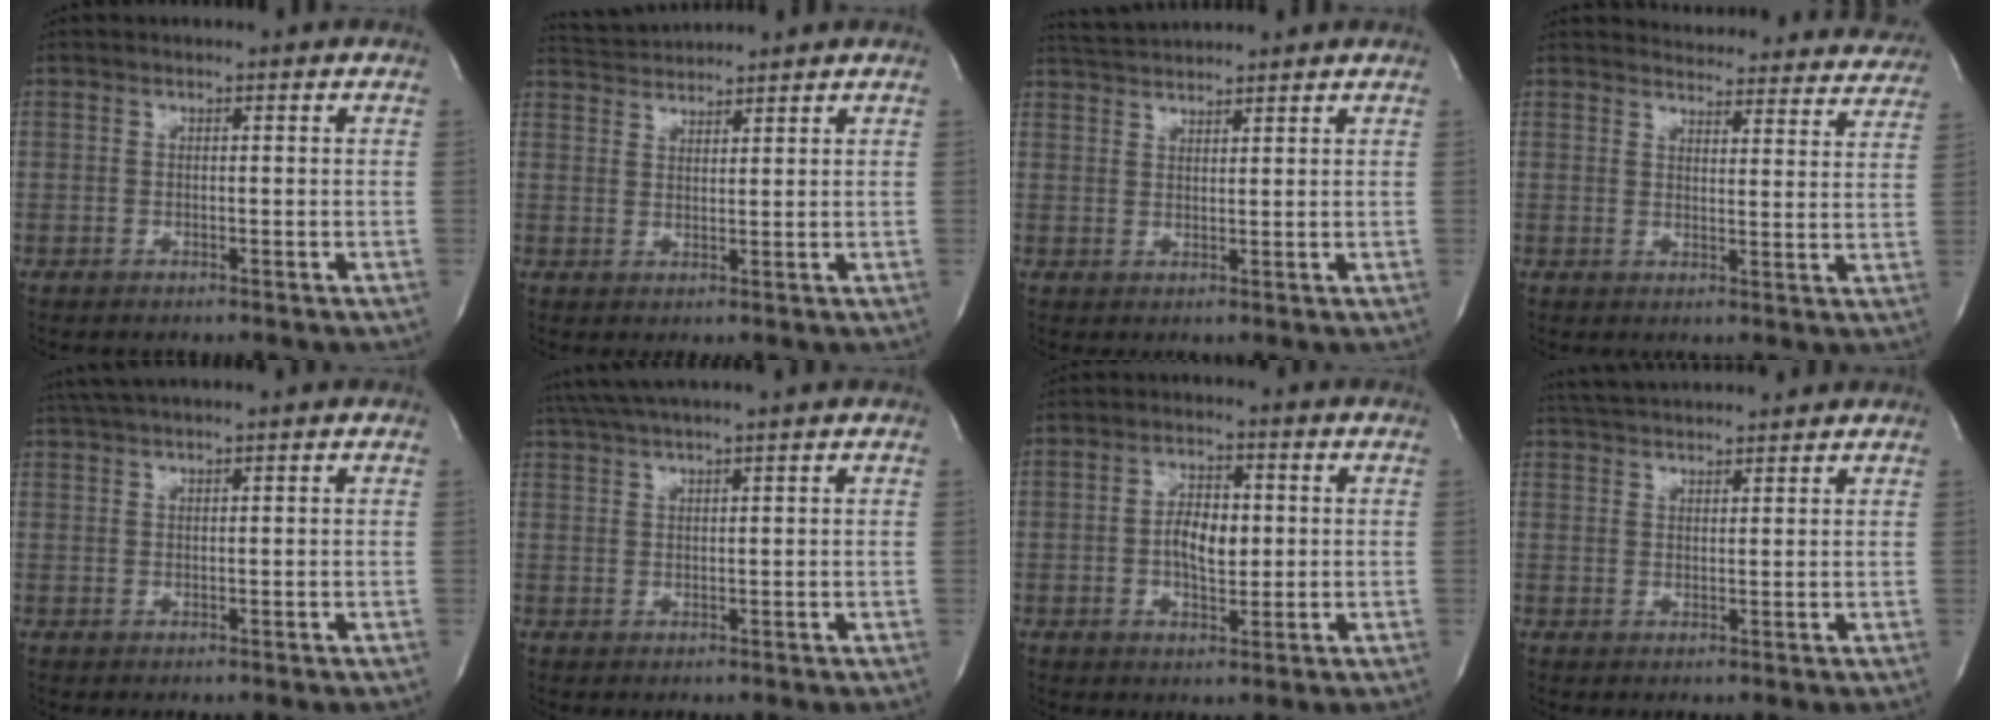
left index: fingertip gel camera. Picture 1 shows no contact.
{"total": 3.9, "force": [3.9, -0.4, -0.2], "torque": [-0.009, 0.016, 0.076]}
{"total": 4.7, "force": [4.6, -0.3, 1.0], "torque": [-0.026, 0.025, 0.084]}
{"total": 21.0, "force": [20.3, 4.3, 3.3], "torque": [-0.036, -0.051, 0.224]}
{"total": 4.2, "force": [3.5, -0.7, 2.2], "torque": [-0.040, 0.025, 0.067]}
{"total": 6.1, "force": [5.2, -1.5, 3.0], "torque": [-0.051, 0.023, 0.088]}
{"total": 5.4, "force": [-0.1, 2.6, 4.8], "torque": [-0.087, 0.005, 0.001]}
{"total": 7.3, "force": [7.0, 0.5, 2.0], "torque": [-0.043, 0.031, 0.111]}